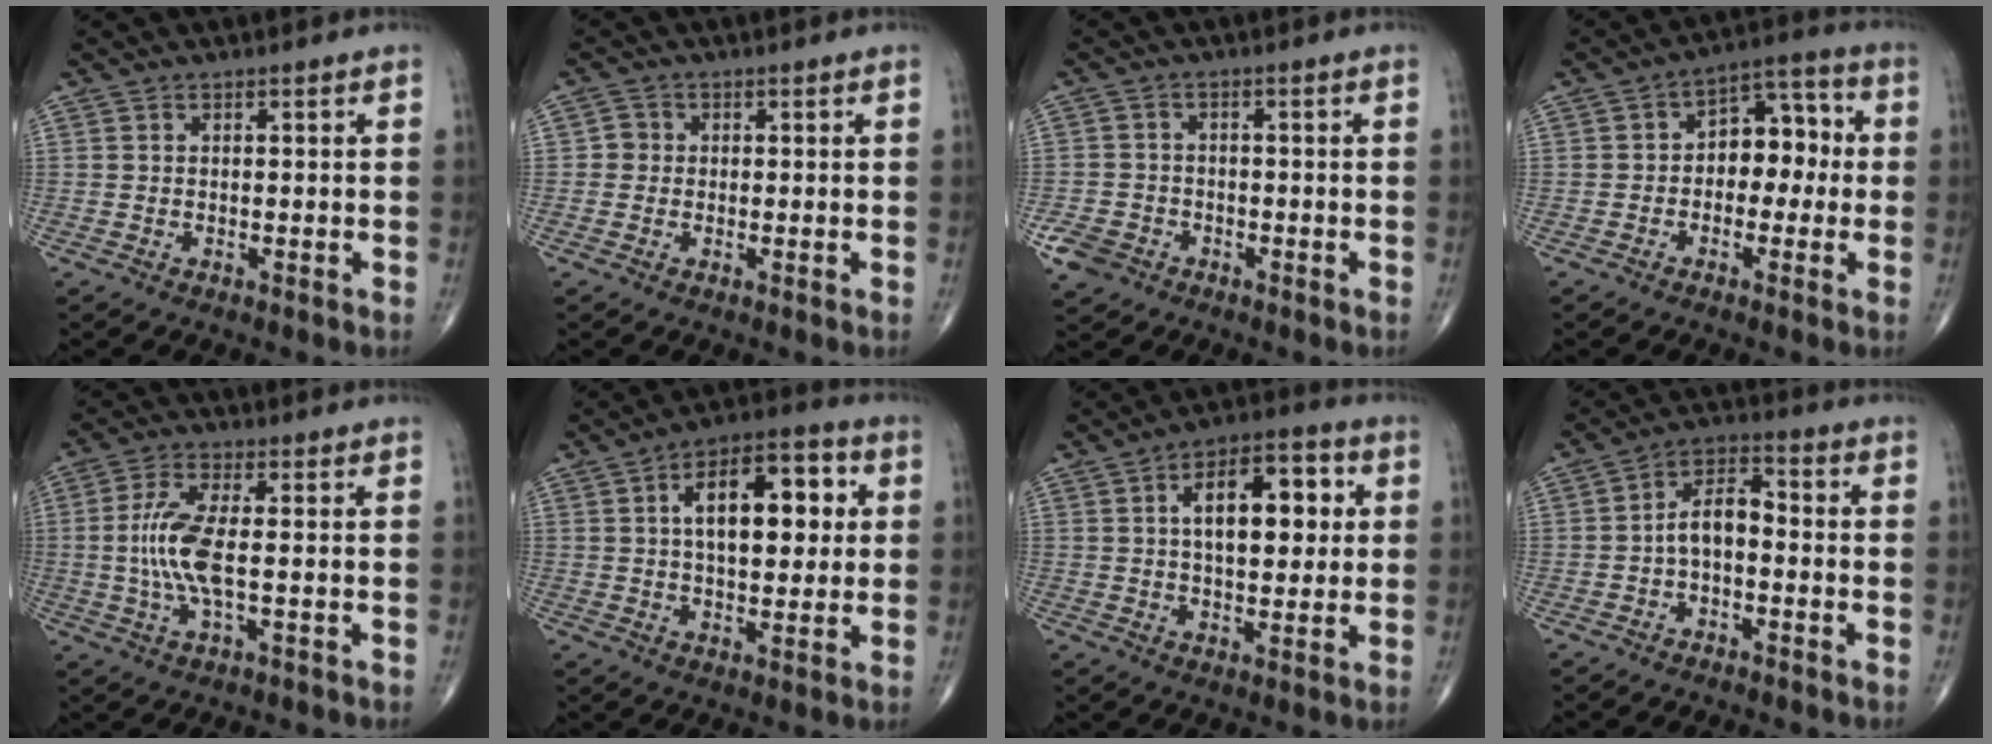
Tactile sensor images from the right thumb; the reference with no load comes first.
{"total": 1.9, "force": [-0.1, 1.9, 0.5], "torque": [0.004, 0.006, -0.006]}
{"total": 5.6, "force": [-3.3, 4.1, 1.9], "torque": [-0.036, 0.014, -0.060]}
{"total": 9.2, "force": [-0.3, 6.2, 6.8], "torque": [-0.055, 0.038, -0.018]}
{"total": 8.5, "force": [-0.4, 2.5, 8.1], "torque": [-0.192, 0.001, -0.012]}
{"total": 15.2, "force": [3.3, 7.6, 12.8], "torque": [-0.166, 0.015, 0.046]}
{"total": 13.6, "force": [2.9, 6.9, 11.4], "torque": [-0.144, 0.013, 0.039]}
{"total": 6.7, "force": [-1.3, 3.7, 5.4], "torque": [-0.088, 0.034, -0.034]}